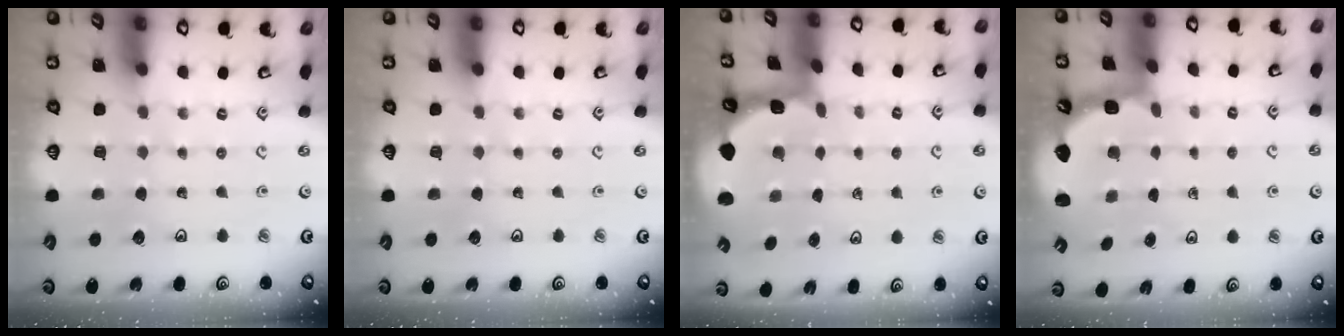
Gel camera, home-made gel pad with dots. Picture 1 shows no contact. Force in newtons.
{"total": 0.0}
{"total": 1.9, "press": 1.9, "slide": 0.2}
{"total": 2.2, "press": 1.8, "slide": 1.3}